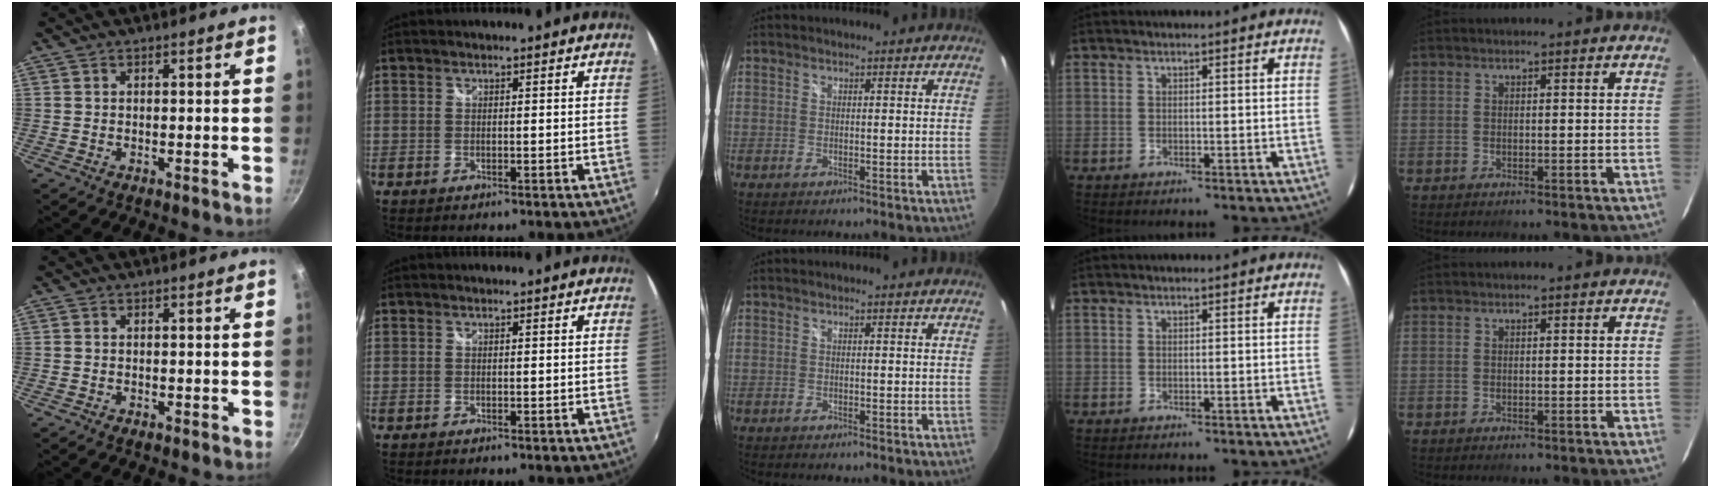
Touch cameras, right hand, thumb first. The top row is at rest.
{"thumb": {"total": 0.8, "force": [-0.5, 0.5, 0.4], "torque": [-0.003, 0.001, -0.008]}}